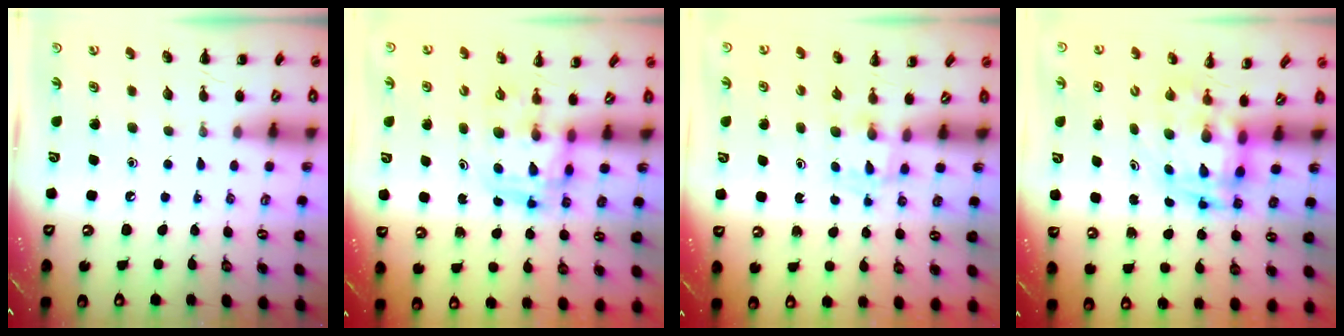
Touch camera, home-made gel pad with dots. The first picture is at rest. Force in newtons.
{"total": 3.7, "press": 3.6, "slide": 0.6}
{"total": 2.4, "press": 2.2, "slide": 1.0}
{"total": 3.8, "press": 3.7, "slide": 0.7}